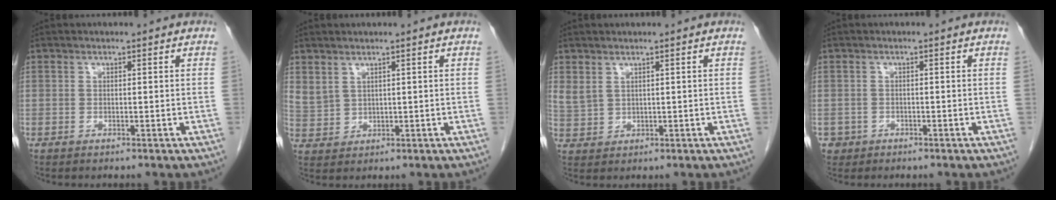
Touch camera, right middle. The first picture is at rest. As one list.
[{"total": 3.2, "force": [2.4, 1.7, 1.2], "torque": [-0.030, -0.002, 0.061]}, {"total": 2.7, "force": [1.8, 1.5, 1.4], "torque": [-0.038, 0.002, 0.050]}, {"total": 1.7, "force": [-0.8, 1.4, 0.0], "torque": [-0.002, 0.007, -0.013]}]